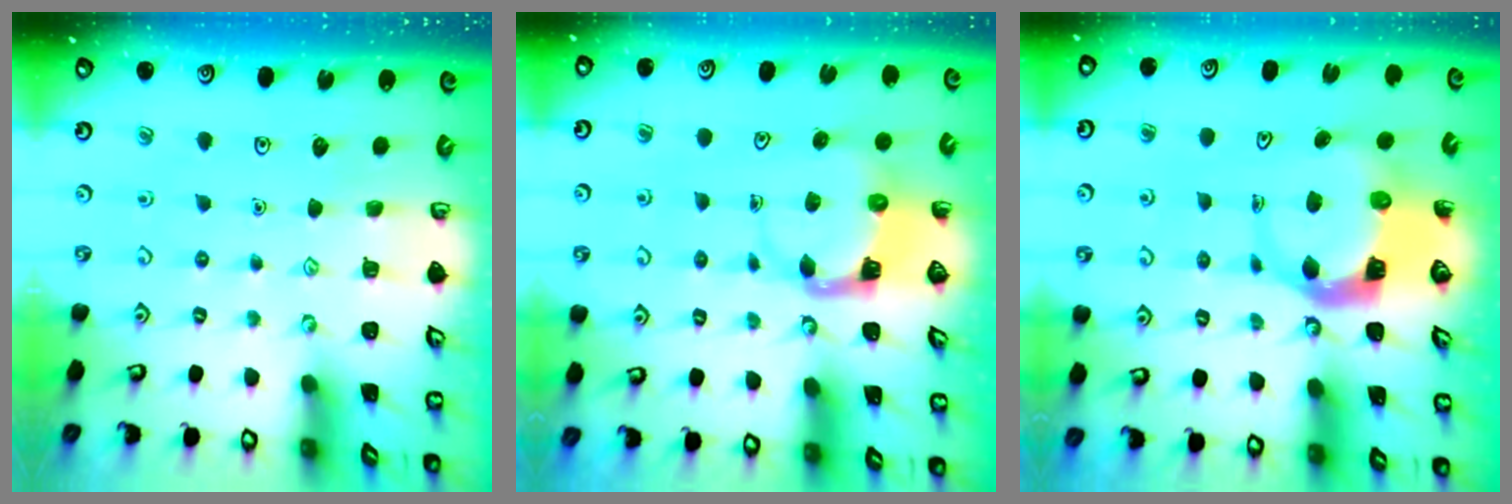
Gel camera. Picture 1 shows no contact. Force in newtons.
{"total": 3.8, "press": 3.7, "slide": 0.7}
{"total": 5.6, "press": 5.5, "slide": 0.6}